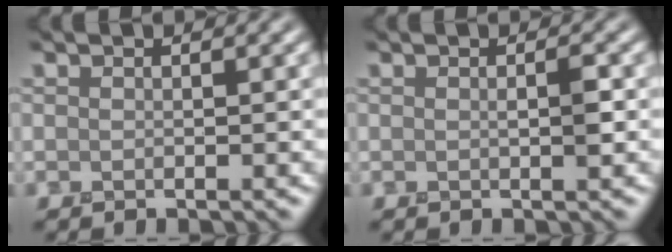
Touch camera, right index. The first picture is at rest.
{"total": 1.1, "force": [0.2, 0.0, 1.1], "torque": [-0.021, 0.002, 0.004]}